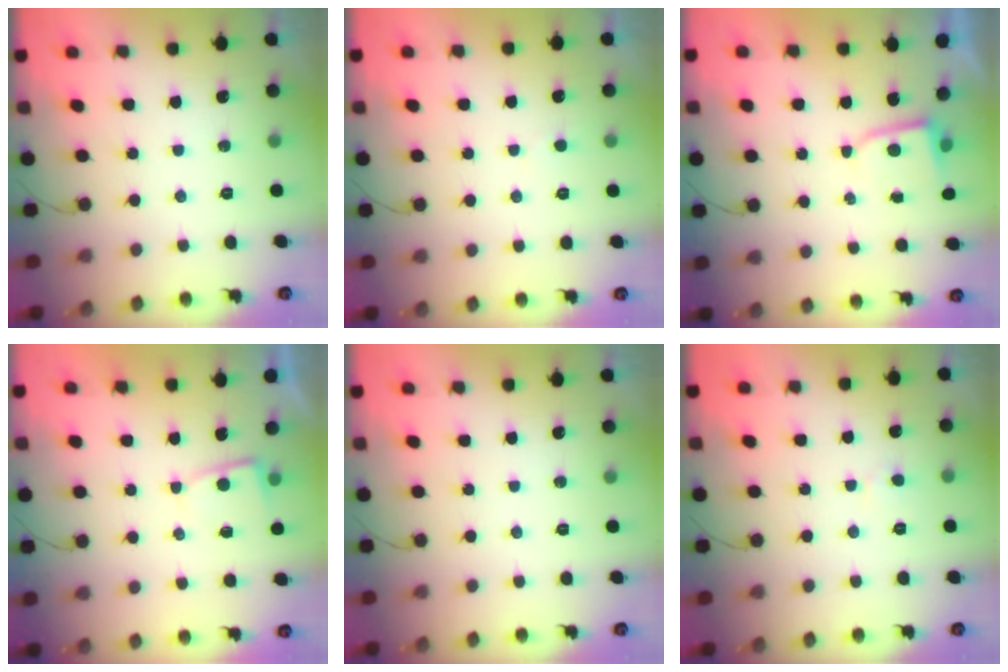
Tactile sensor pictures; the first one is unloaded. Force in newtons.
{"total": 1.9, "press": 1.9, "slide": 0.3}
{"total": 2.2, "press": 2.2, "slide": 0.3}
{"total": 2.8, "press": 2.7, "slide": 0.4}
{"total": 0.0}
{"total": 1.8, "press": 1.7, "slide": 0.2}